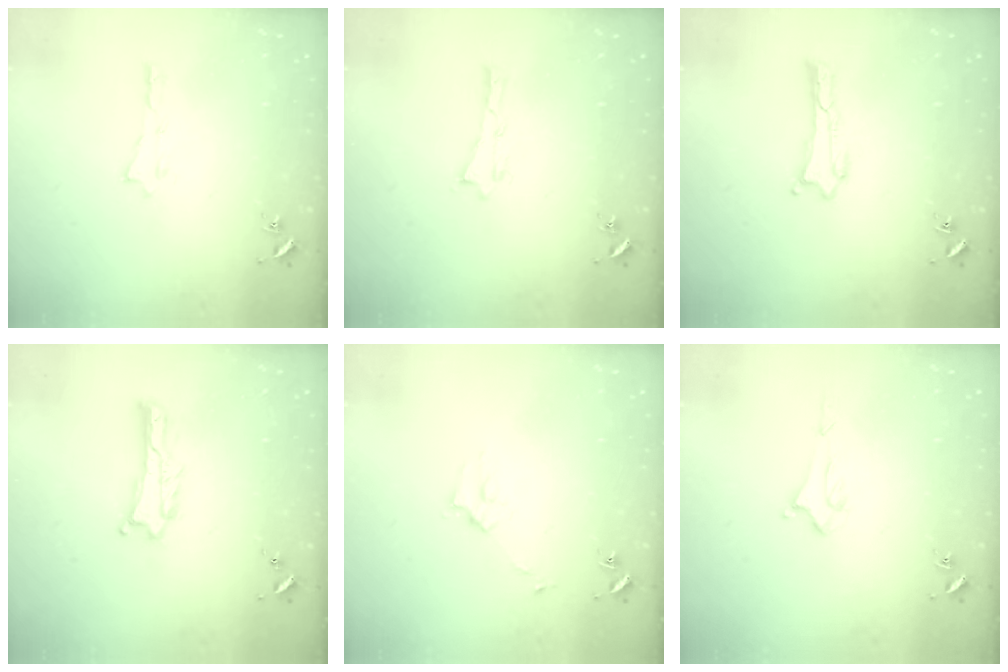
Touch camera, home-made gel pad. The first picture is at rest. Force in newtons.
{"total": 0.0}
{"total": 0.0}
{"total": 0.8, "press": 0.8, "slide": 0.2}
{"total": 2.7, "press": 2.7, "slide": 0.3}
{"total": 1.7, "press": 1.6, "slide": 0.4}